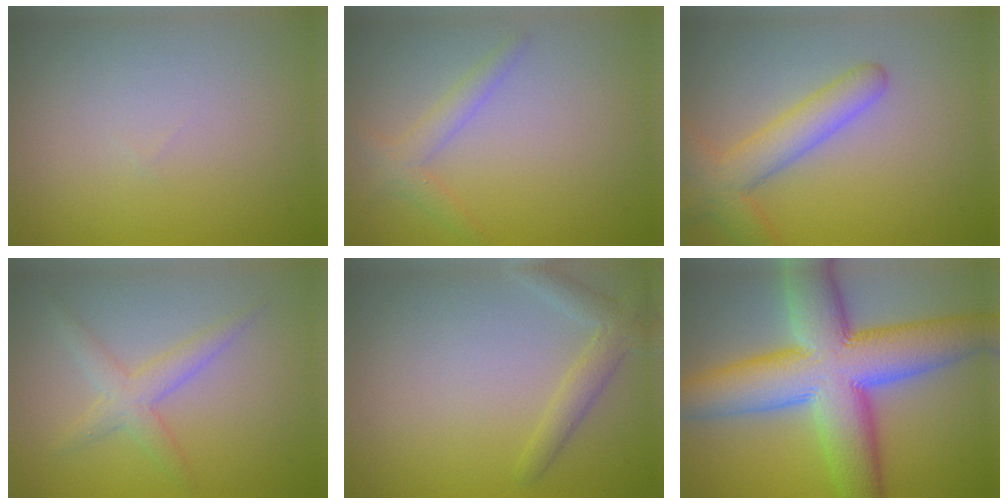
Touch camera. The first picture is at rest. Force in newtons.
{"total": 1.9, "press": 1.9, "slide": 0.0}
{"total": 4.0, "press": 4.0, "slide": 0.3}
{"total": 2.5, "press": 2.5, "slide": 0.1}
{"total": 2.3, "press": 2.3, "slide": 0.1}
{"total": 13.3, "press": 13.3, "slide": 0.6}